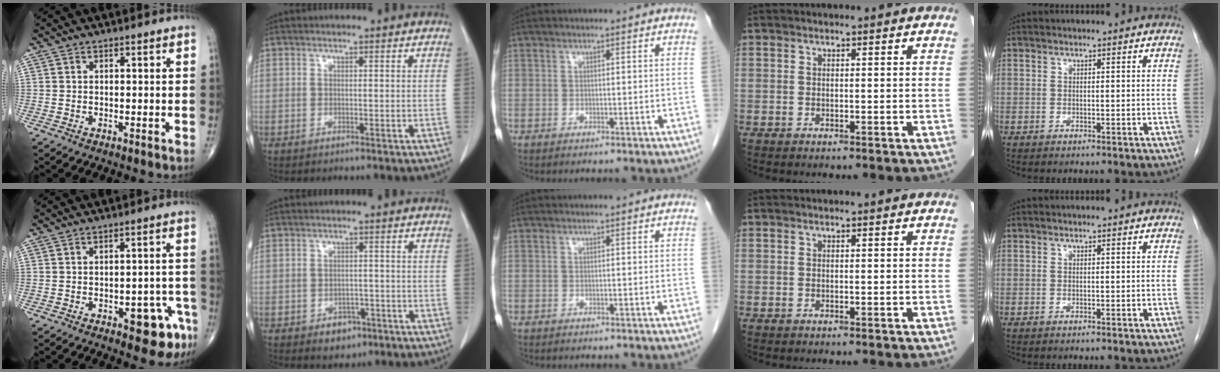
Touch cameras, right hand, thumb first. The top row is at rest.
{"thumb": {"total": 8.4, "force": [-4.0, 3.6, 6.3], "torque": [-0.050, 0.030, -0.042]}, "index": {"total": 3.6, "force": [-2.0, 2.6, 1.6], "torque": [-0.013, 0.006, -0.019]}}